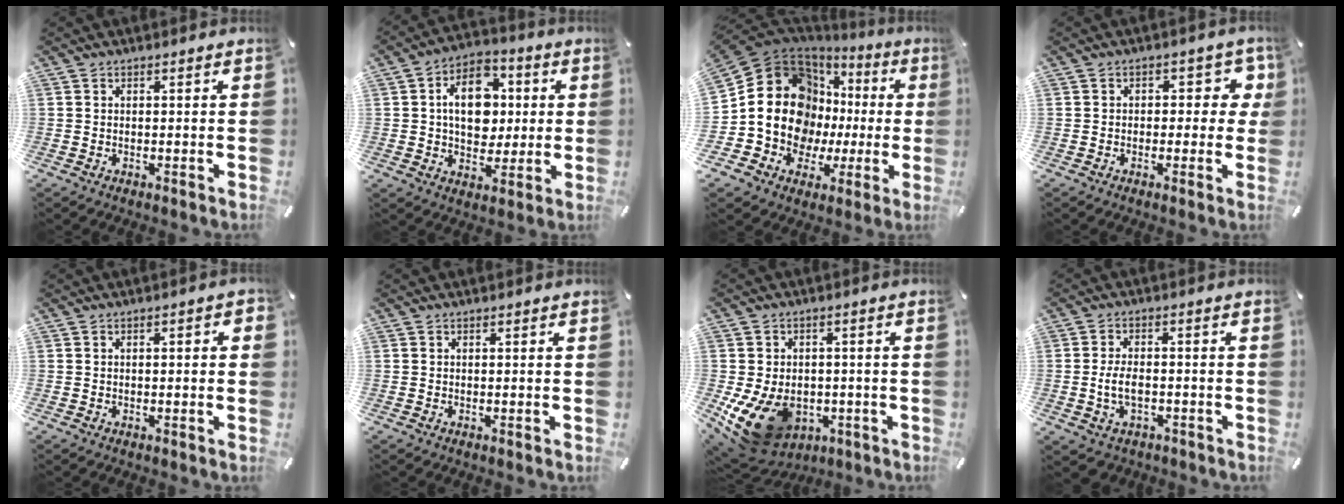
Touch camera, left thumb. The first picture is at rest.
{"total": 13.9, "force": [1.2, 10.3, 9.3], "torque": [-0.147, 0.011, 0.020]}
{"total": 18.1, "force": [2.7, 14.9, 9.9], "torque": [-0.195, -0.032, 0.054]}
{"total": 6.3, "force": [1.0, 4.2, 4.6], "torque": [-0.050, 0.002, 0.010]}
{"total": 1.7, "force": [-0.3, 0.7, 1.6], "torque": [-0.026, 0.004, -0.005]}
{"total": 0.0}
{"total": 13.0, "force": [-4.8, 9.7, 7.3], "torque": [-0.142, 0.013, -0.081]}
{"total": 6.3, "force": [-1.4, 4.0, 4.6], "torque": [-0.099, 0.007, -0.027]}